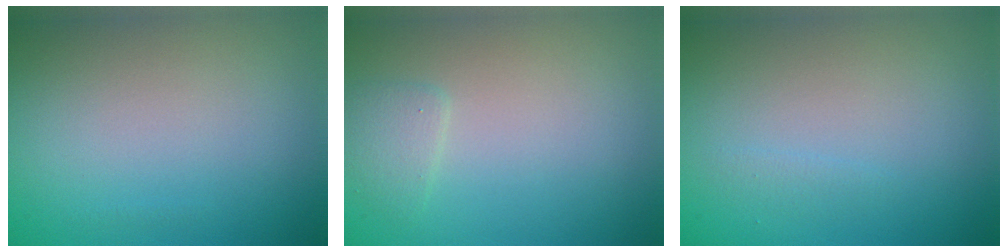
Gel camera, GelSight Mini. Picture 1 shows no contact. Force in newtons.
{"total": 1.1, "press": 1.1, "slide": 0.2}
{"total": 0.6, "press": 0.6, "slide": 0.1}